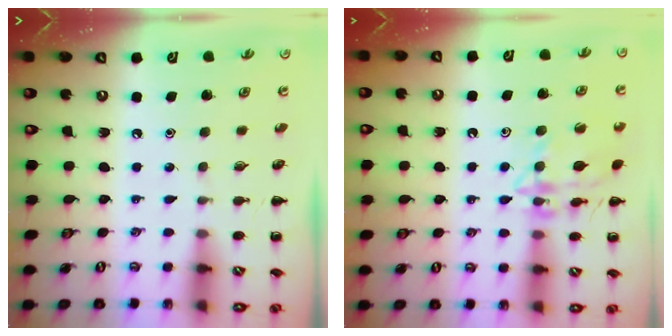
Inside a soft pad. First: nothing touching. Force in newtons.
{"total": 14.8, "press": 14.8, "slide": 0.9}